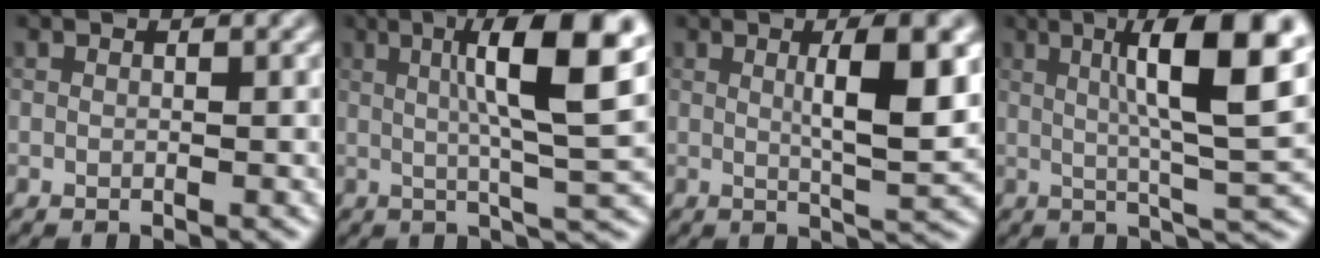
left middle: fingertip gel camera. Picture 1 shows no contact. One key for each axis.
{"total": 10.2, "fx": 2.5, "fy": 1.9, "fz": 9.8, "tx": -0.132, "ty": 0.012, "tz": 0.035}
{"total": 6.1, "fx": 1.3, "fy": 1.3, "fz": 5.8, "tx": -0.084, "ty": 0.002, "tz": 0.021}
{"total": 10.6, "fx": 2.7, "fy": 2.0, "fz": 10.1, "tx": -0.139, "ty": 0.013, "tz": 0.039}